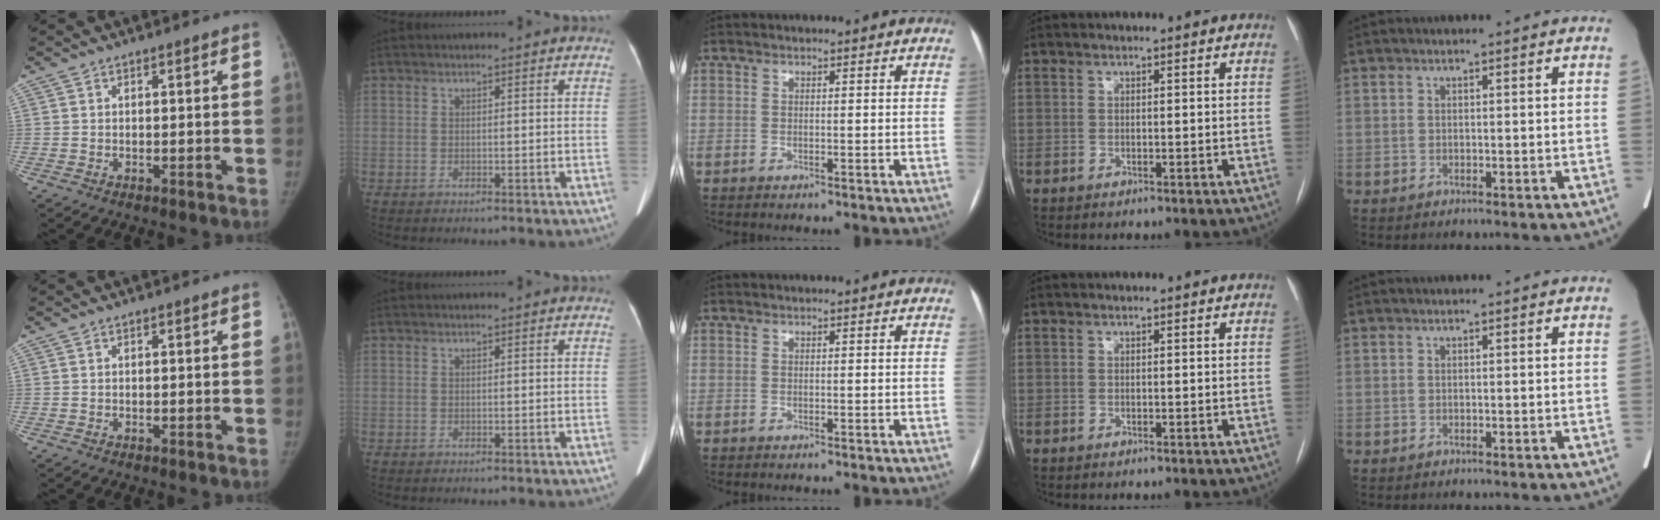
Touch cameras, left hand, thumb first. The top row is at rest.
{}